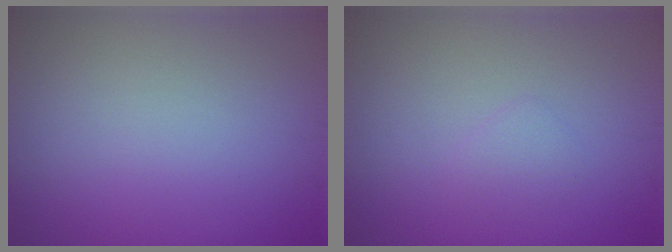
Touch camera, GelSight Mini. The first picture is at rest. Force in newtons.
{"total": 0.9, "press": 0.9, "slide": 0.1}